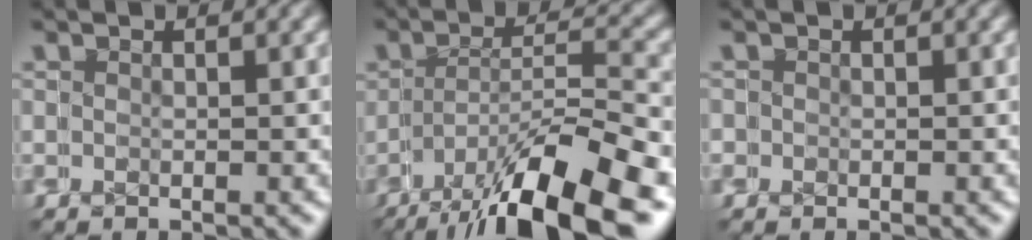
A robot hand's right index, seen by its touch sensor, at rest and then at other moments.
{"total": 7.9, "force": [-5.2, 1.8, 5.7], "torque": [-0.061, 0.007, -0.076]}
{"total": 0.6, "force": [-0.2, 0.6, 0.1], "torque": [0.002, 0.004, -0.007]}